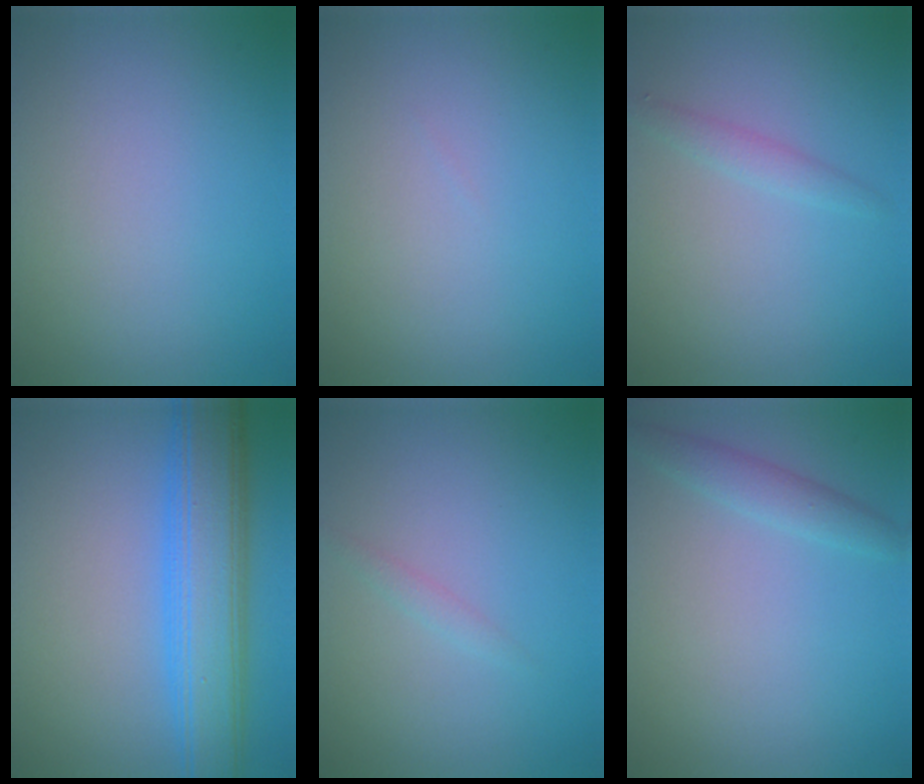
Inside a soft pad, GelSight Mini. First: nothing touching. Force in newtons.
{"total": 0.0}
{"total": 1.3, "press": 1.2, "slide": 0.0}
{"total": 8.1, "press": 8.1, "slide": 0.1}
{"total": 0.8, "press": 0.8, "slide": 0.0}
{"total": 1.8, "press": 1.8, "slide": 0.2}